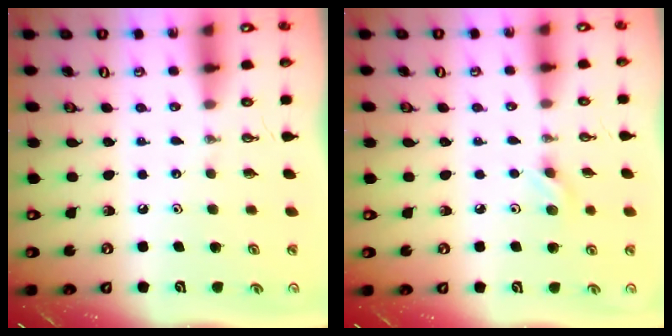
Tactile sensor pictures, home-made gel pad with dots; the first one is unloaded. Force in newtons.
{"total": 5.7, "press": 5.5, "slide": 1.6}